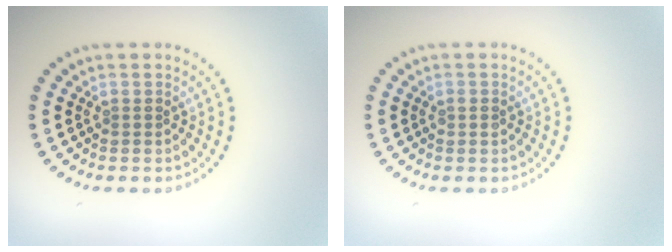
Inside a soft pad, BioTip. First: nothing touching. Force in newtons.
{"total": 1.0, "press": 1.0, "slide": 0.1}